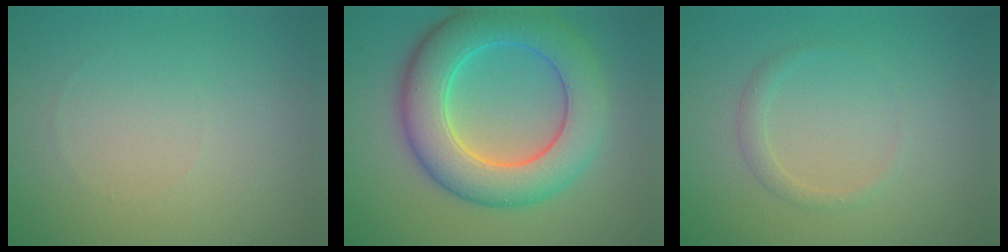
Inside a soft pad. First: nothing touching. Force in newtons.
{"total": 8.7, "press": 8.7, "slide": 0.2}
{"total": 1.2, "press": 1.2, "slide": 0.0}